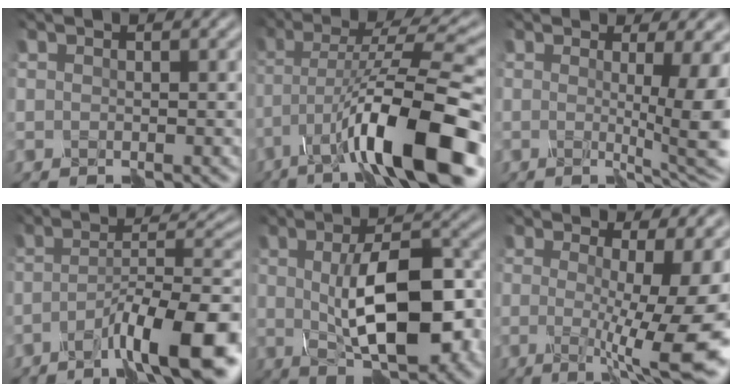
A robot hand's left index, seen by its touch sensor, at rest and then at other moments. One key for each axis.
{"total": 13.0, "fx": -6.5, "fy": 2.4, "fz": 10.9, "tx": -0.187, "ty": 0.011, "tz": -0.098}
{"total": 7.5, "fx": -0.3, "fy": 1.3, "fz": 7.3, "tx": -0.088, "ty": -0.008, "tz": -0.002}
{"total": 10.0, "fx": -5.8, "fy": 1.7, "fz": 7.9, "tx": -0.121, "ty": 0.007, "tz": -0.095}
{"total": 9.9, "fx": -0.7, "fy": 3.7, "fz": 9.2, "tx": -0.145, "ty": 0.000, "tz": -0.007}
{"total": 10.5, "fx": -1.3, "fy": 2.1, "fz": 10.2, "tx": -0.143, "ty": -0.015, "tz": -0.019}